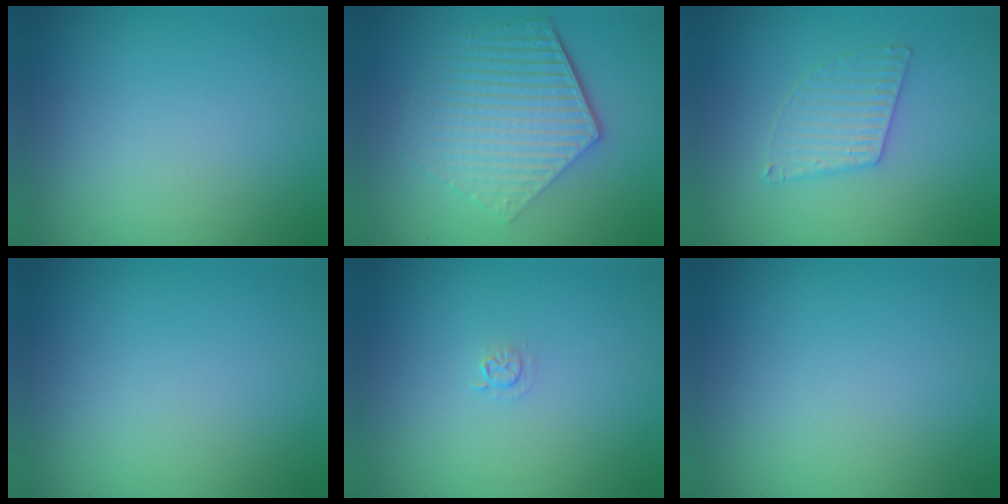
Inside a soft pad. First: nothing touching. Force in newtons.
{"total": 6.3, "press": 4.5, "slide": 4.4}
{"total": 2.8, "press": 2.8, "slide": 0.3}
{"total": 0.0}
{"total": 0.7, "press": 0.3, "slide": 0.6}
{"total": 0.0}